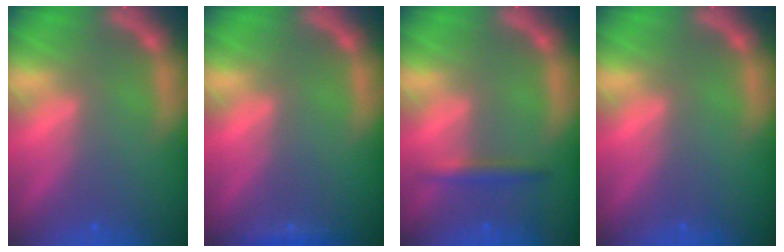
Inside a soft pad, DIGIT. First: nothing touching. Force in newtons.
{"total": 0.9}
{"total": 1.9}
{"total": 0.0}